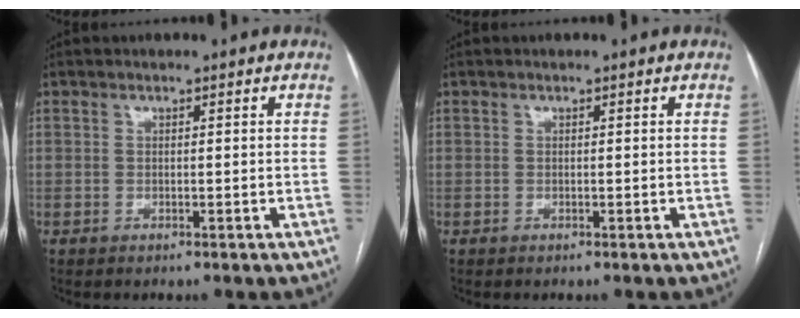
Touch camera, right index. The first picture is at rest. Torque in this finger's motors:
{"motor_torque": [0.00, 0.00, 0.02, 0.00]}